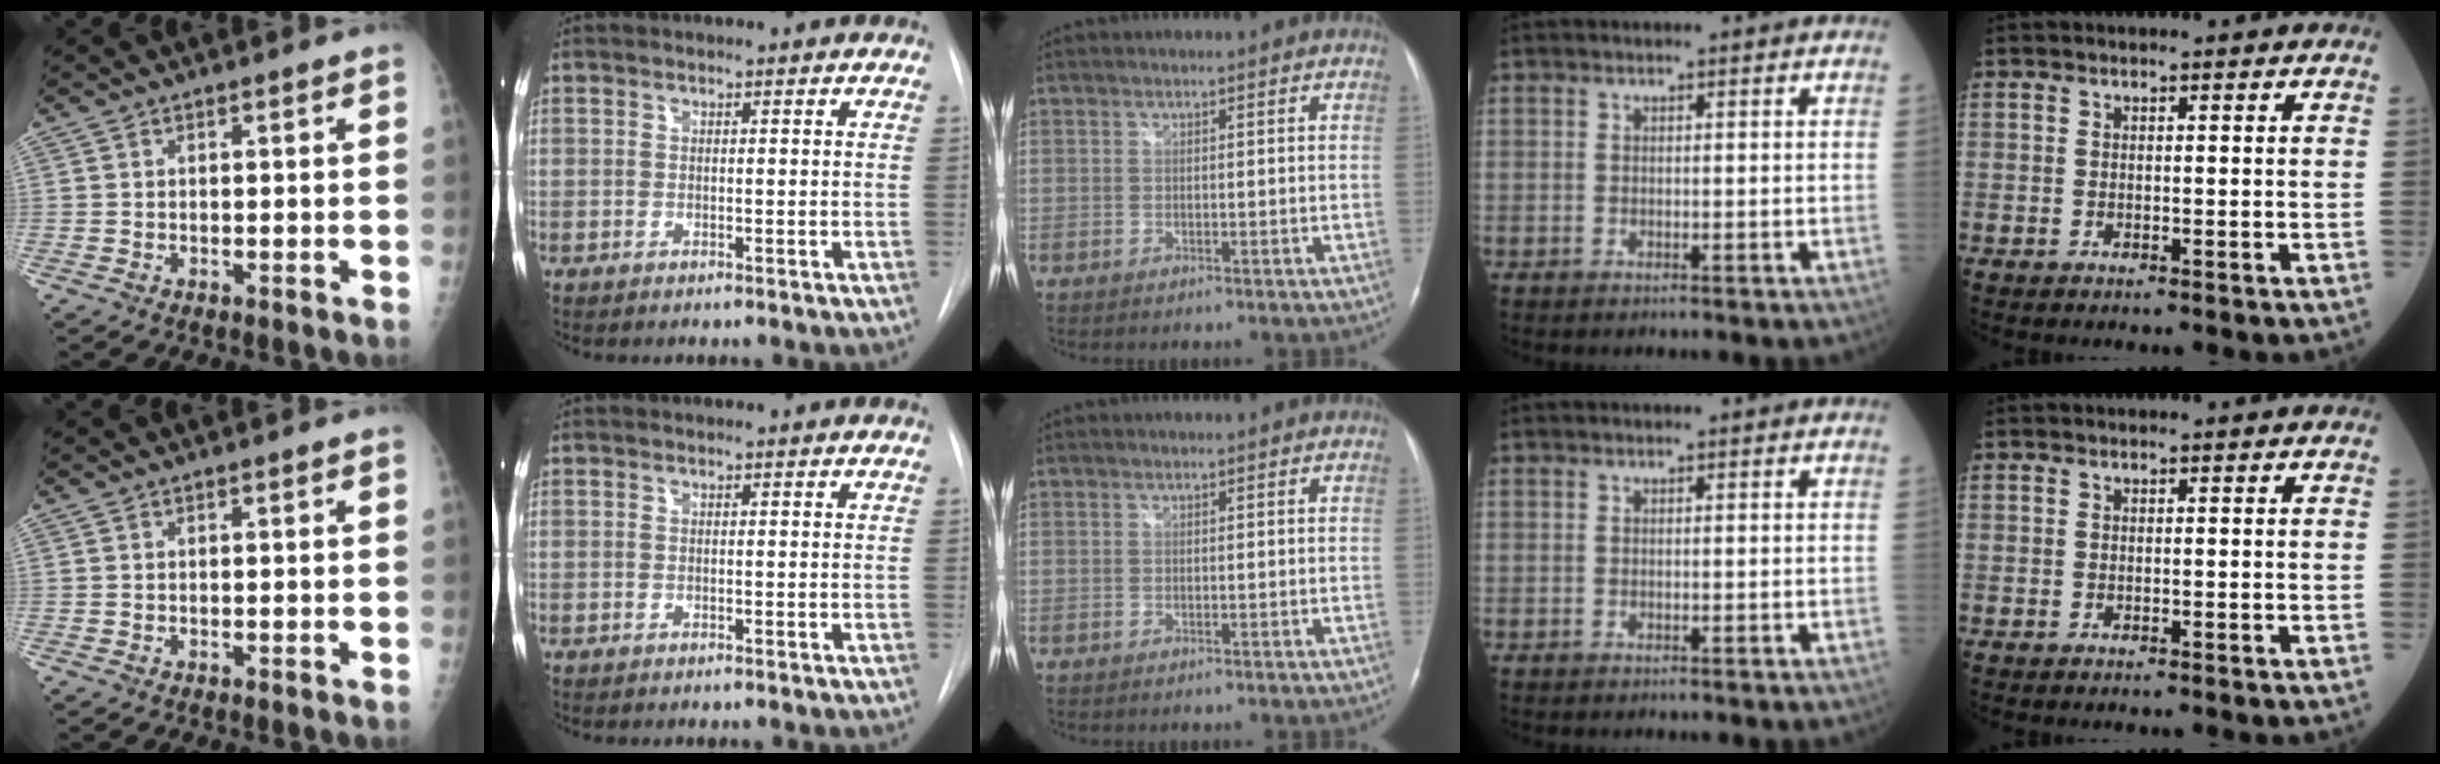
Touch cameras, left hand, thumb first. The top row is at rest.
{}